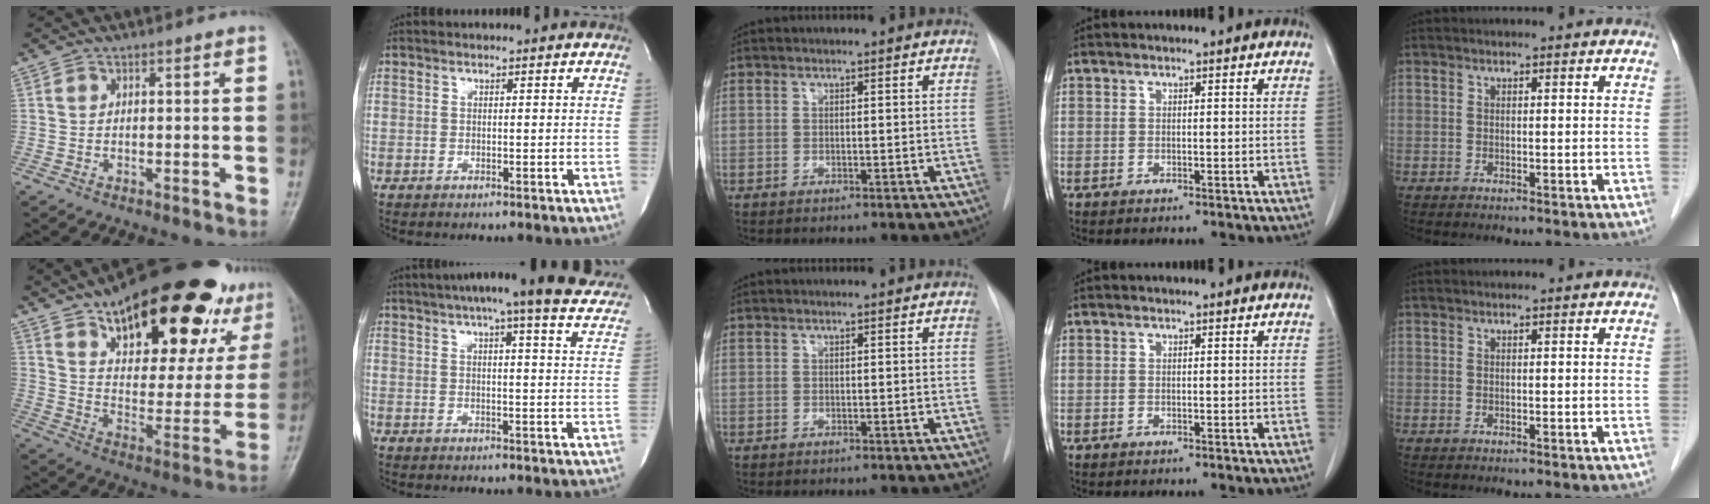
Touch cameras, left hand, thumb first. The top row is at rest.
{"thumb": {"total": 32.8, "force": [20.7, 13.3, 21.6], "torque": [-0.274, -0.055, 0.309]}, "index": {"total": 24.1, "force": [20.8, 2.2, 11.8], "torque": [-0.175, -0.016, 0.244]}}